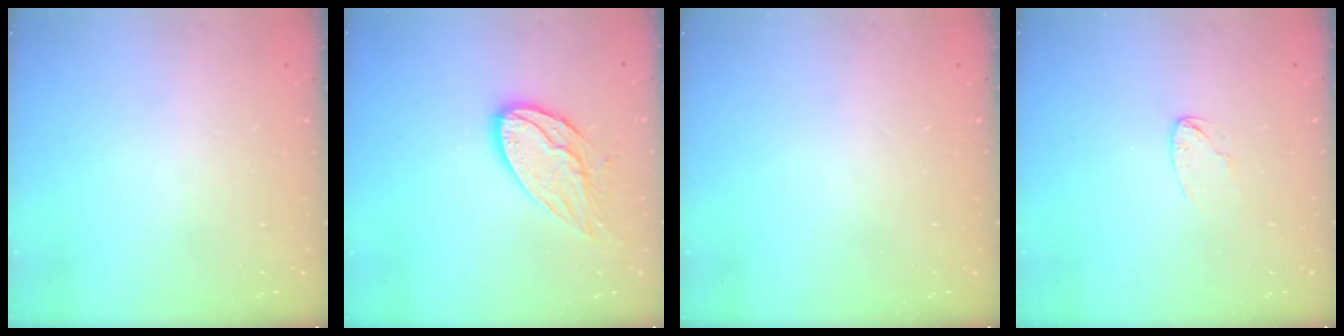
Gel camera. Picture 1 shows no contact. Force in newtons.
{"total": 11.8, "press": 11.8, "slide": 0.6}
{"total": 0.0}
{"total": 2.6, "press": 2.6, "slide": 0.2}